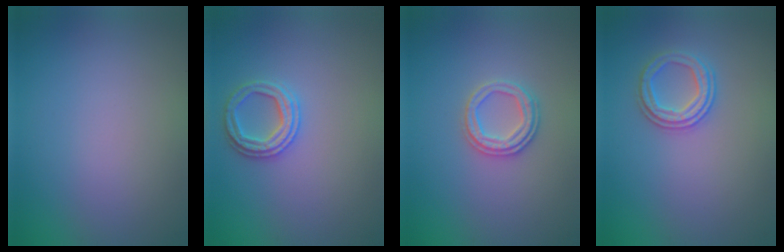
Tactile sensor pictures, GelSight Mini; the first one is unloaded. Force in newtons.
{"total": 2.4, "press": 2.4, "slide": 0.1}
{"total": 2.5, "press": 2.4, "slide": 0.6}
{"total": 2.5, "press": 2.4, "slide": 0.6}